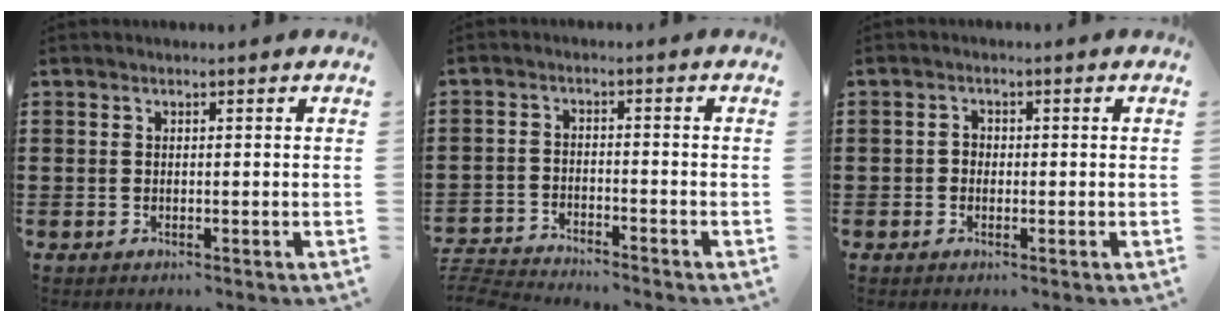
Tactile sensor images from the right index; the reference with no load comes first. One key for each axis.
{"total": 3.7, "fx": -3.7, "fy": -0.6, "fz": 0.1, "tx": -0.014, "ty": -0.007, "tz": -0.081}
{"total": 0.7, "fx": -0.5, "fy": 0.4, "fz": 0.3, "tx": -0.003, "ty": 0.002, "tz": -0.011}